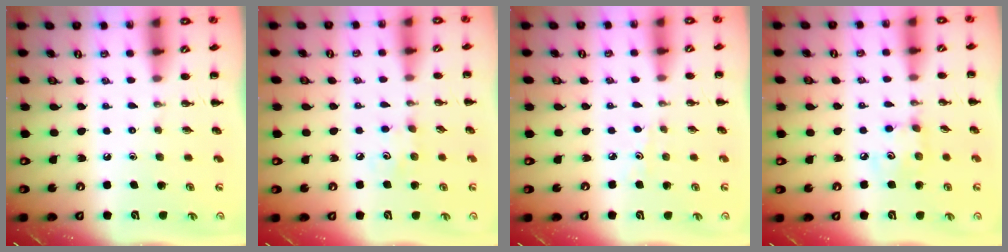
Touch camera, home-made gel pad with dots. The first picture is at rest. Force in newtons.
{"total": 4.1, "press": 4.0, "slide": 0.9}
{"total": 2.6, "press": 2.3, "slide": 1.1}
{"total": 4.9, "press": 4.9, "slide": 0.6}